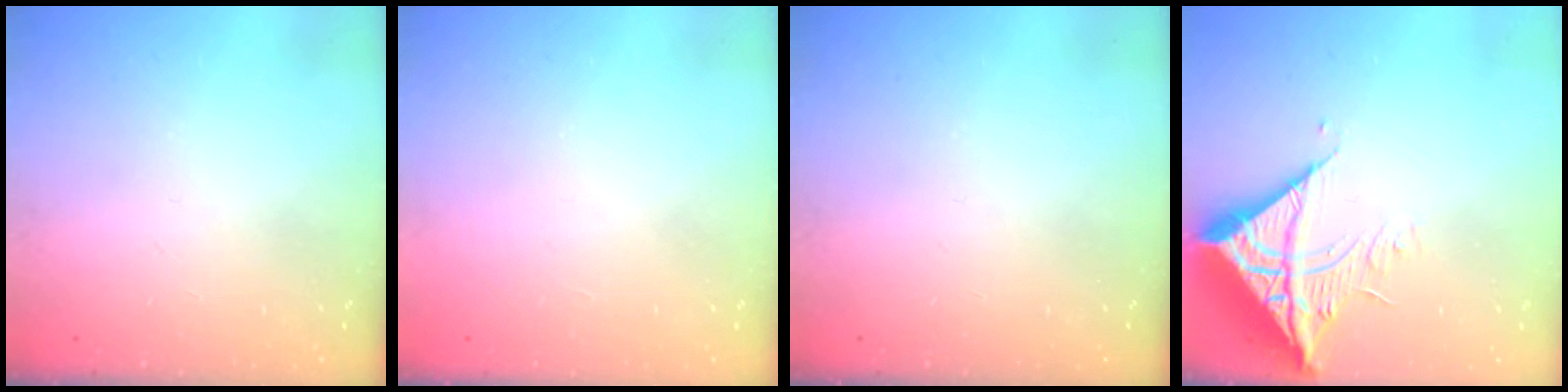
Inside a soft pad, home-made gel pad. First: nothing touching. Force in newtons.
{"total": 1.6, "press": 1.6, "slide": 0.1}
{"total": 0.0}
{"total": 11.2, "press": 11.1, "slide": 1.4}